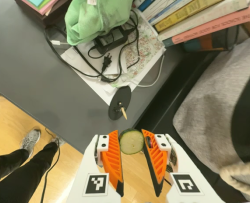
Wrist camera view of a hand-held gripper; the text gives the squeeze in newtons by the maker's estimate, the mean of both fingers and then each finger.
{"total": 8.5, "left": 8.5, "right": 8.5}